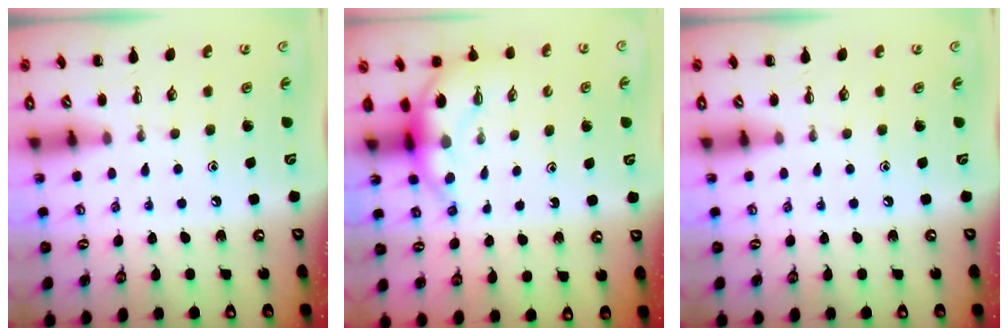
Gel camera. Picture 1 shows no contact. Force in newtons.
{"total": 5.3, "press": 5.2, "slide": 0.8}
{"total": 0.0}